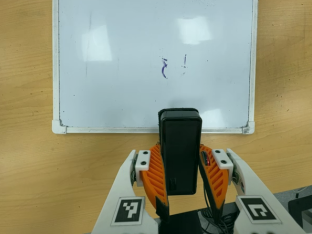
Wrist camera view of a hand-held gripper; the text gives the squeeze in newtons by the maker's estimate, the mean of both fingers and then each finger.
{"total": 6.3, "left": 5.6, "right": 7.0}